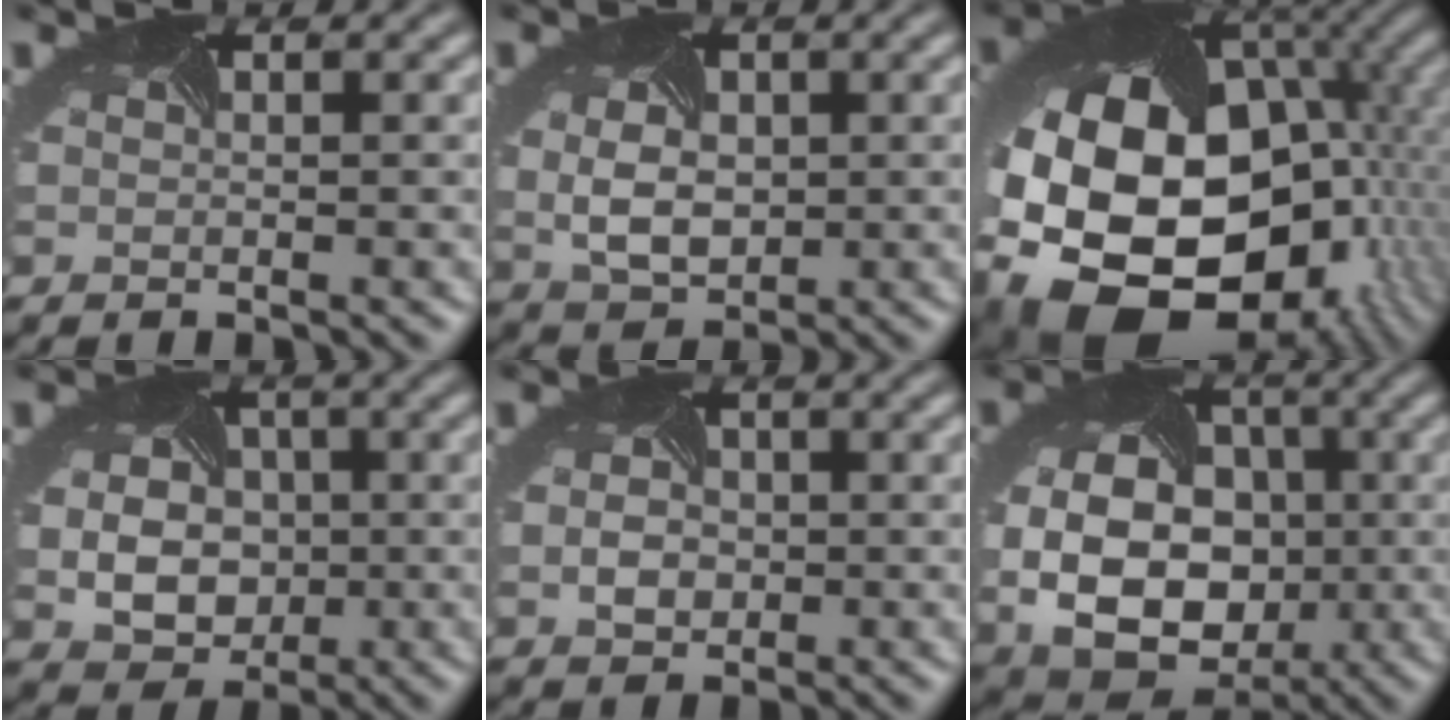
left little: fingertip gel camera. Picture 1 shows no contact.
{"total": 4.2, "force": [0.1, 3.0, 2.9], "torque": [-0.062, -0.008, 0.012]}
{"total": 22.5, "force": [-5.9, 16.5, 14.2], "torque": [-0.276, -0.046, -0.102]}
{"total": 8.2, "force": [-0.2, 6.7, 4.8], "torque": [-0.075, -0.001, -0.011]}
{"total": 2.5, "force": [-0.3, 2.1, 1.4], "torque": [-0.026, -0.004, -0.007]}
{"total": 13.2, "force": [-1.3, 10.2, 8.3], "torque": [-0.138, -0.031, -0.020]}